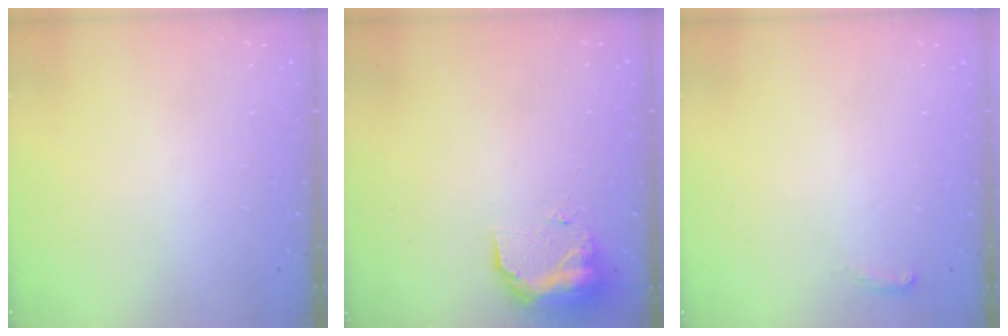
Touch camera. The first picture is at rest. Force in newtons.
{"total": 9.6, "press": 9.6, "slide": 0.5}
{"total": 3.6, "press": 3.3, "slide": 1.4}